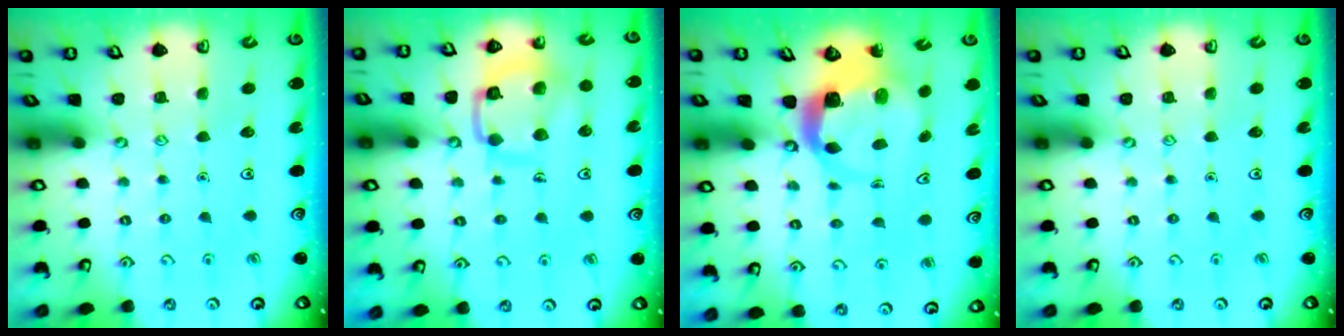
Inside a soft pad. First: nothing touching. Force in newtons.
{"total": 13.0, "press": 12.9, "slide": 1.3}
{"total": 5.1, "press": 5.1, "slide": 0.7}
{"total": 0.0}